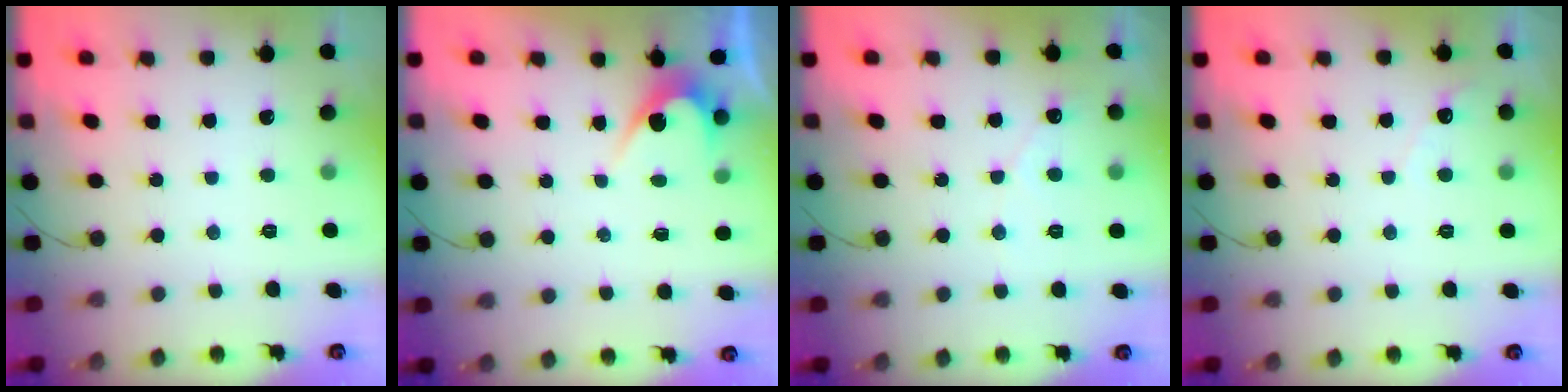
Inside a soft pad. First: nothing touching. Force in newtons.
{"total": 2.6, "press": 2.6, "slide": 0.1}
{"total": 2.4, "press": 2.4, "slide": 0.1}
{"total": 2.8, "press": 2.8, "slide": 0.1}